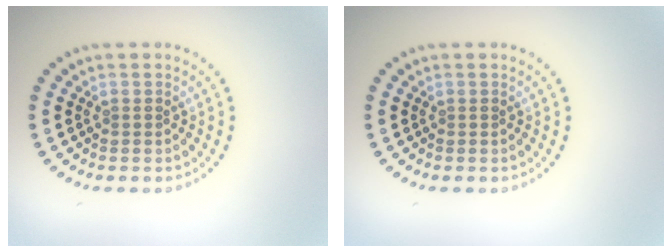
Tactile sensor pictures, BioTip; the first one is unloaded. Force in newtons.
{"total": 0.0}